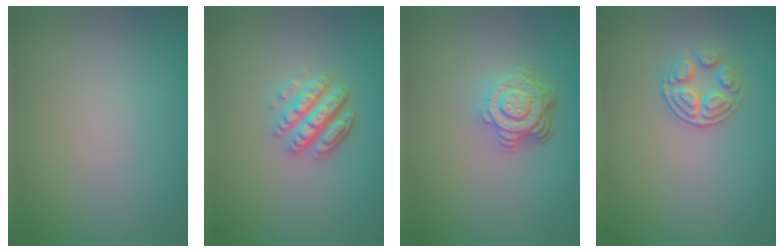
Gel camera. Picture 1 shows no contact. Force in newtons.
{"total": 4.5, "press": 3.4, "slide": 3.1}
{"total": 5.0, "press": 3.6, "slide": 3.6}
{"total": 2.7, "press": 2.4, "slide": 1.1}